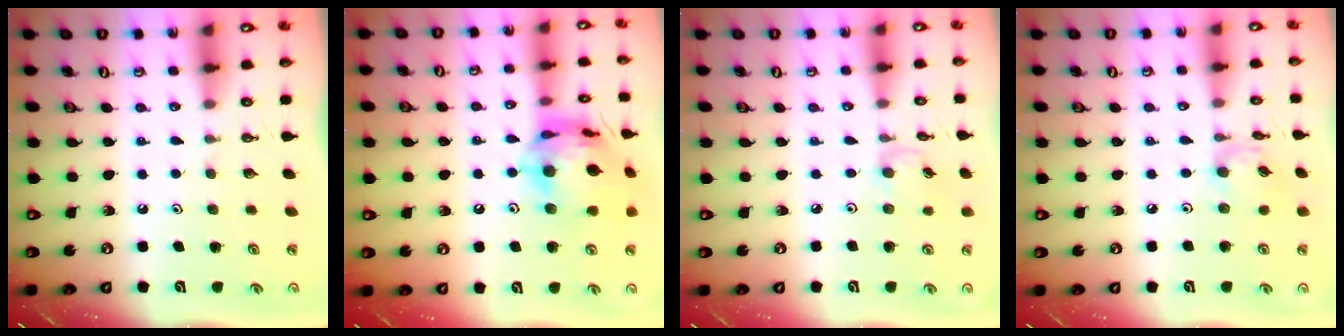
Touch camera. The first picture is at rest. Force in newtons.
{"total": 18.8, "press": 18.7, "slide": 1.6}
{"total": 2.8, "press": 2.8, "slide": 0.4}
{"total": 6.9, "press": 6.9, "slide": 0.3}